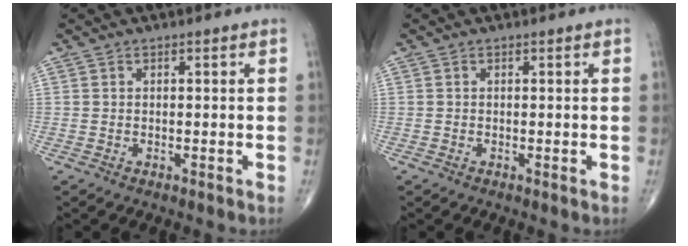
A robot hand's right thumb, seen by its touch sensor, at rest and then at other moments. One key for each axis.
{"total": 0.0}